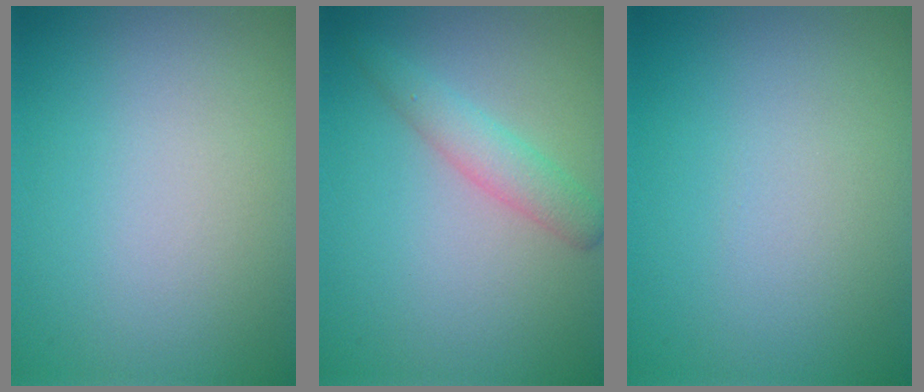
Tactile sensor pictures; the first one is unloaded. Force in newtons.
{"total": 1.7, "press": 1.7, "slide": 0.1}
{"total": 0.0}